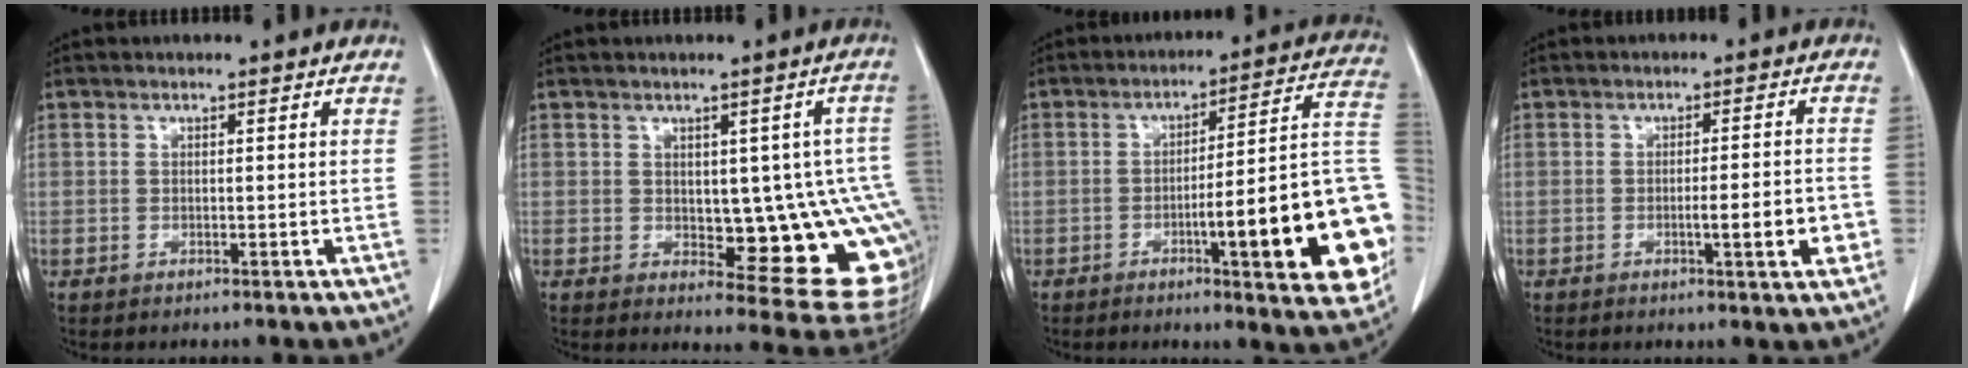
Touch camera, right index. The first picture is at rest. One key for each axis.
{"total": 14.2, "fx": -1.4, "fy": 5.0, "fz": 13.2, "tx": -0.109, "ty": 0.011, "tz": 0.000}
{"total": 20.9, "fx": -5.1, "fy": 2.4, "fz": 20.1, "tx": -0.171, "ty": 0.021, "tz": -0.060}
{"total": 6.1, "fx": -1.8, "fy": 0.5, "fz": 5.8, "tx": -0.078, "ty": -0.003, "tz": -0.022}